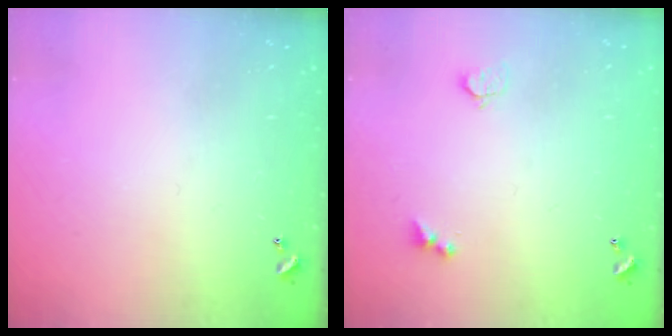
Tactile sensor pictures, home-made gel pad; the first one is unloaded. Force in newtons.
{"total": 3.4, "press": 3.4, "slide": 0.6}